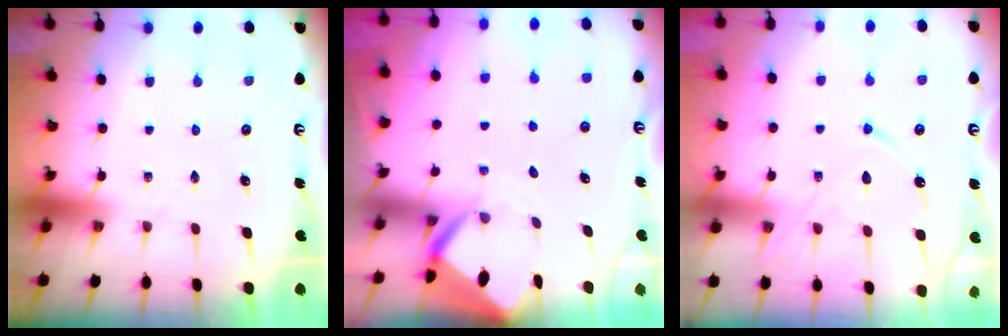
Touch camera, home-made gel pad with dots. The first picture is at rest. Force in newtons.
{"total": 3.9, "press": 3.9, "slide": 0.2}
{"total": 11.4, "press": 11.3, "slide": 1.3}